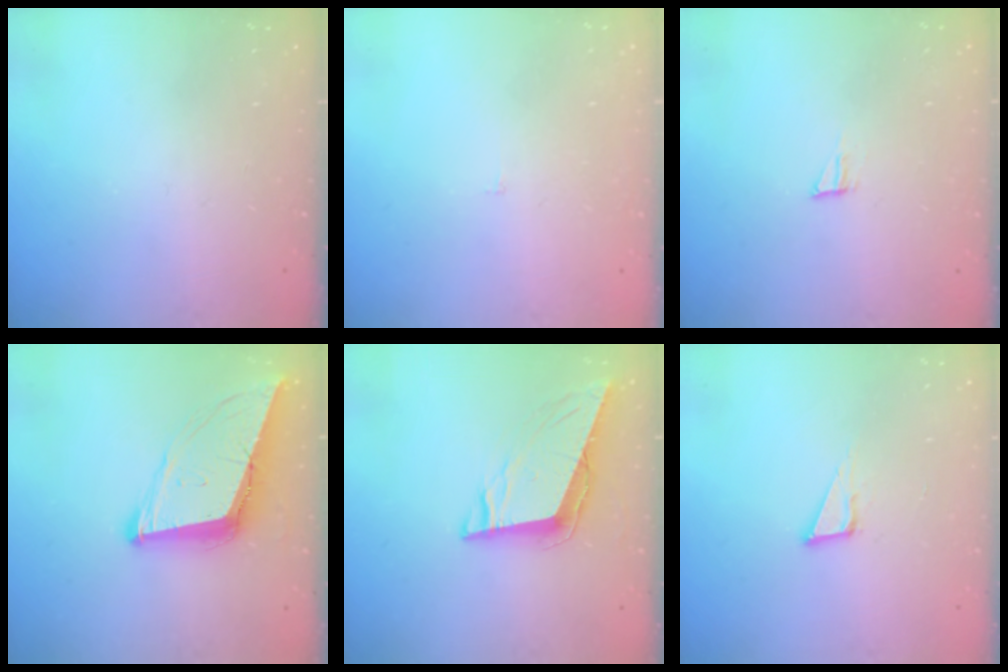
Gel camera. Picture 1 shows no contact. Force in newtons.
{"total": 1.8, "press": 1.8, "slide": 0.1}
{"total": 5.1, "press": 5.1, "slide": 0.4}
{"total": 11.8, "press": 11.2, "slide": 3.8}
{"total": 9.0, "press": 8.7, "slide": 2.5}
{"total": 6.4, "press": 6.4, "slide": 0.4}